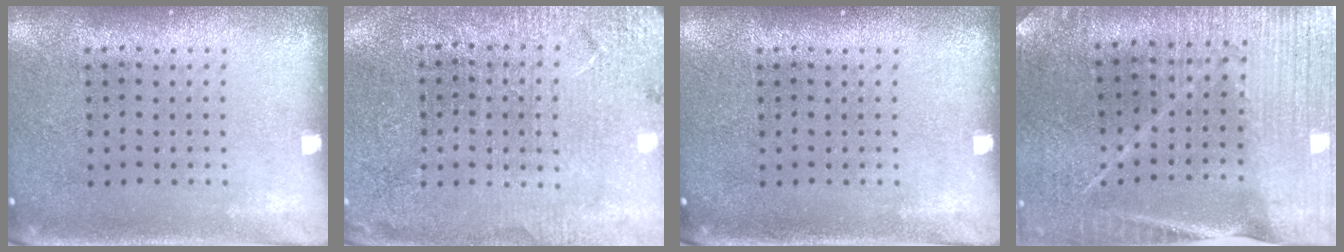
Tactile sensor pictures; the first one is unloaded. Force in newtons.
{"total": 2.9, "press": 2.9, "slide": 0.3}
{"total": 0.0}
{"total": 3.0, "press": 3.0, "slide": 0.3}